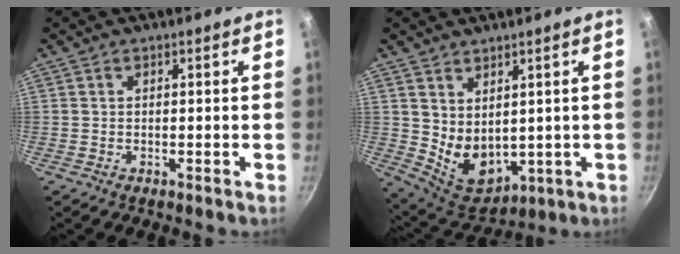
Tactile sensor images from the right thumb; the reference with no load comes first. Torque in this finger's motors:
{"motor_torque": [-0.29, 0.98, 0.40, 0.86, 0.03]}